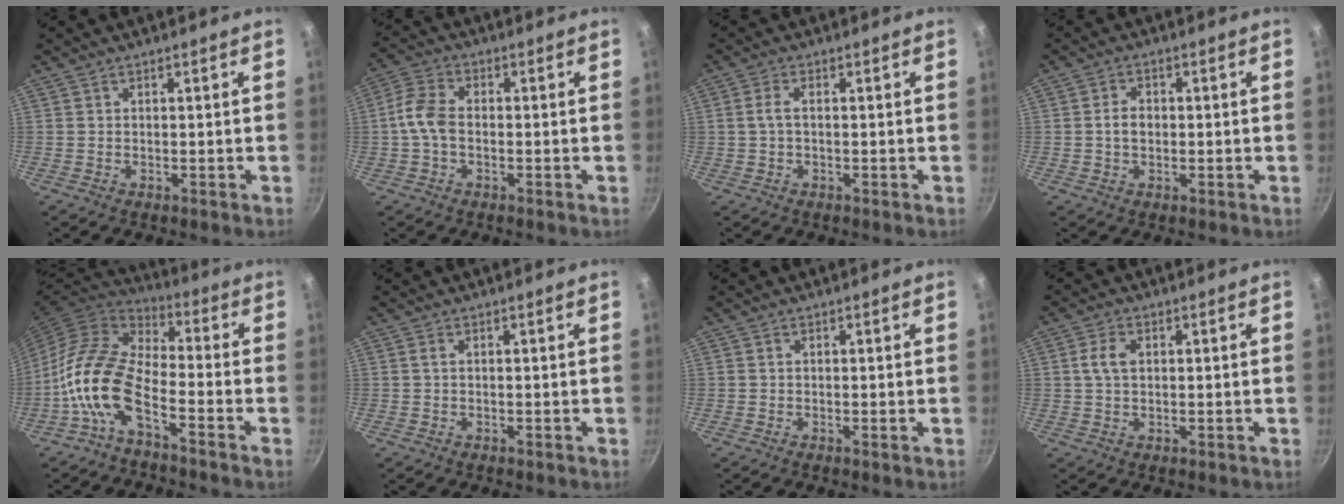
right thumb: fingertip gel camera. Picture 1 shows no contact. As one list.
[{"total": 3.8, "force": [-1.3, 2.5, 2.6], "torque": [-0.062, 0.020, -0.038]}, {"total": 2.5, "force": [0.0, 1.2, 2.1], "torque": [-0.052, 0.009, -0.004]}, {"total": 3.1, "force": [-0.2, 2.3, 2.0], "torque": [-0.024, 0.009, -0.003]}, {"total": 12.7, "force": [-5.6, 5.8, 9.8], "torque": [-0.185, 0.054, -0.124]}, {"total": 0.5, "force": [0.1, 0.1, 0.5], "torque": [-0.012, 0.002, 0.002]}, {"total": 0.5, "force": [0.0, 0.0, 0.5], "torque": [-0.009, -0.002, -0.002]}, {"total": 3.9, "force": [0.7, 2.4, 2.9], "torque": [-0.055, 0.008, 0.011]}]